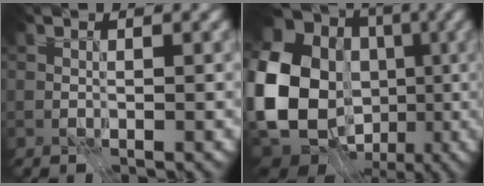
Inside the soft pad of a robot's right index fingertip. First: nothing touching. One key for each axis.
{"total": 20.0, "fx": -1.9, "fy": 17.1, "fz": 10.3, "tx": -0.210, "ty": -0.014, "tz": -0.071}